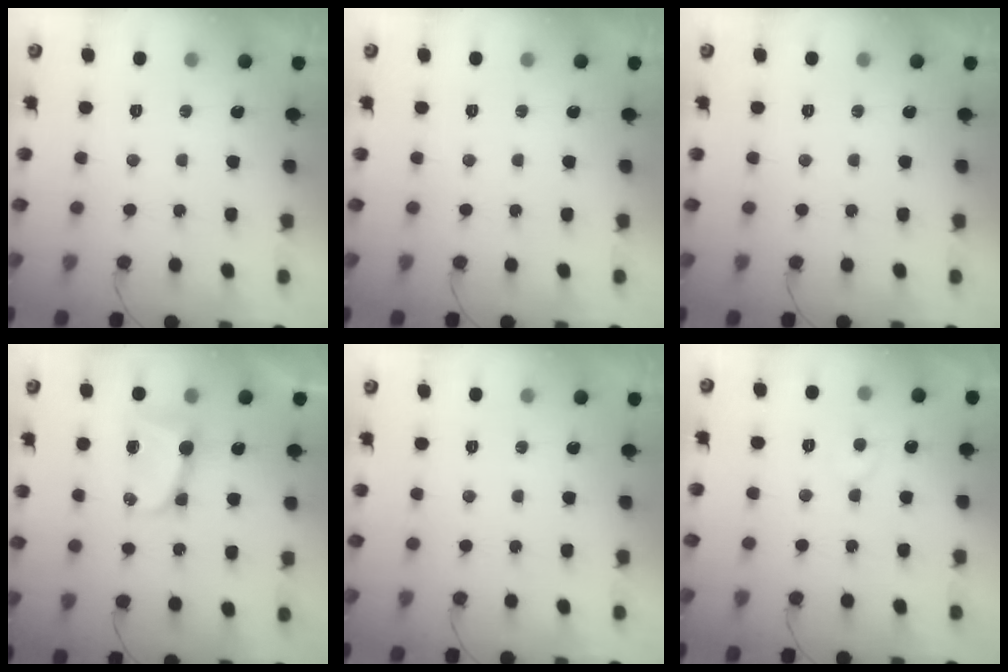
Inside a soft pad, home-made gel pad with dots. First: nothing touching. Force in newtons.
{"total": 0.0}
{"total": 0.0}
{"total": 8.6, "press": 8.6, "slide": 1.0}
{"total": 0.0}
{"total": 5.2, "press": 5.2, "slide": 0.1}